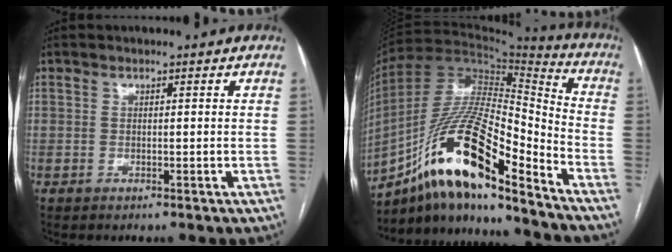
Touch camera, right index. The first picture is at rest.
{"total": 20.3, "force": [-12.7, 3.5, 15.5], "torque": [-0.292, 0.003, -0.223]}